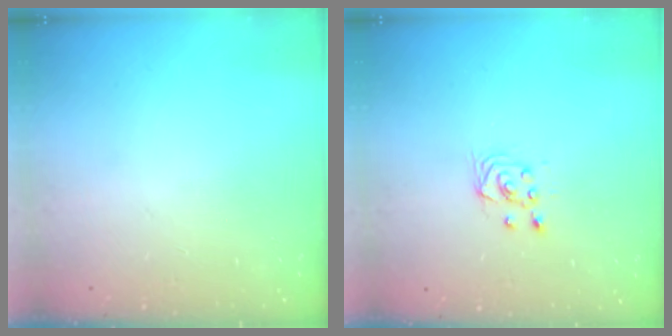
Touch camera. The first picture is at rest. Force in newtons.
{"total": 2.9, "press": 2.7, "slide": 1.0}